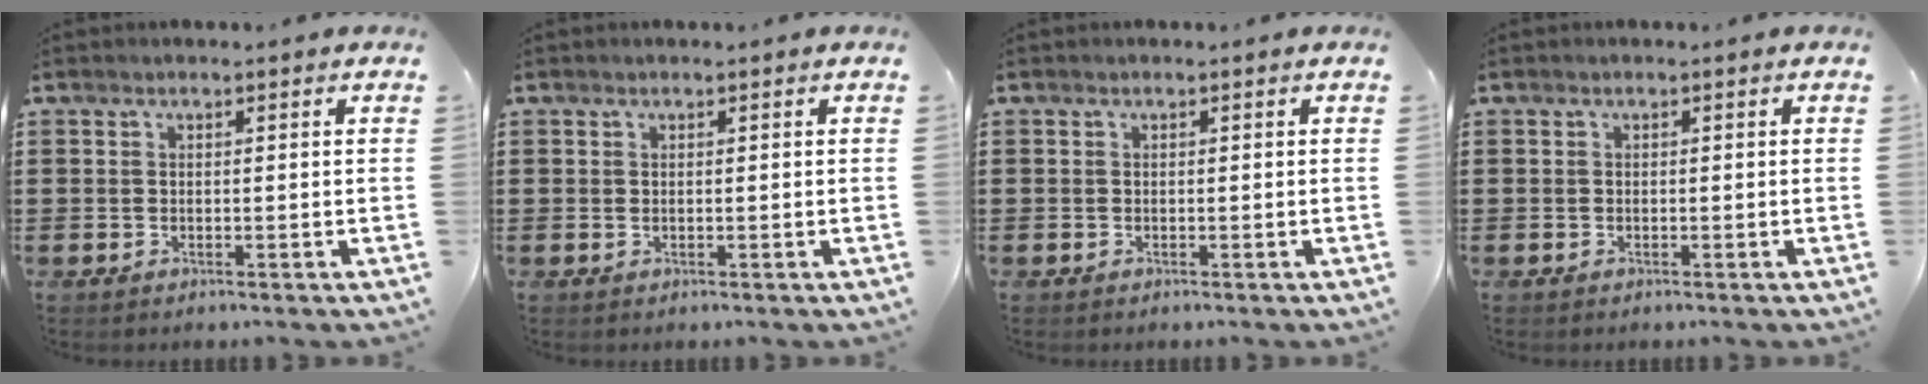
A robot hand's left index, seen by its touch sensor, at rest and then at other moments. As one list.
[{"total": 0.0}, {"total": 0.0}, {"total": 0.0}]